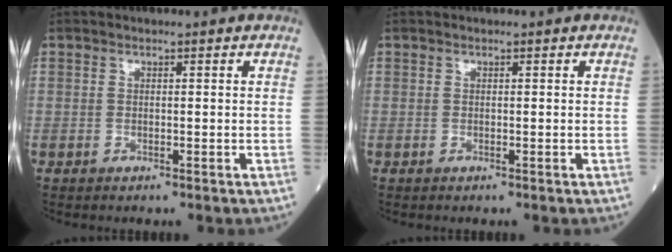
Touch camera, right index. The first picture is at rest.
{"total": 0.0}